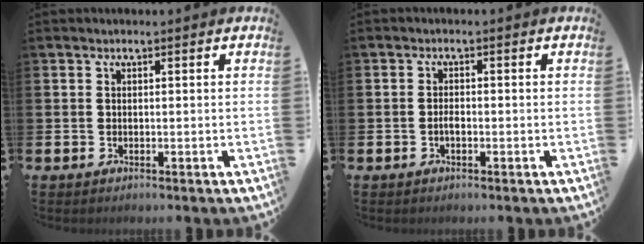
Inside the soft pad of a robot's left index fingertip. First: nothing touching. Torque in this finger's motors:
{"motor_torque": [0.25, 0.13, -0.02, 0.01]}